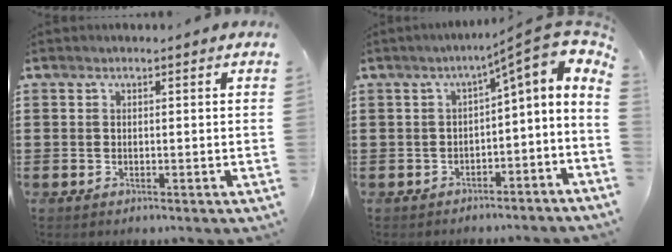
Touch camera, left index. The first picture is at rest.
{"total": 4.6, "force": [-1.5, 1.4, 4.1], "torque": [-0.053, -0.004, -0.043]}